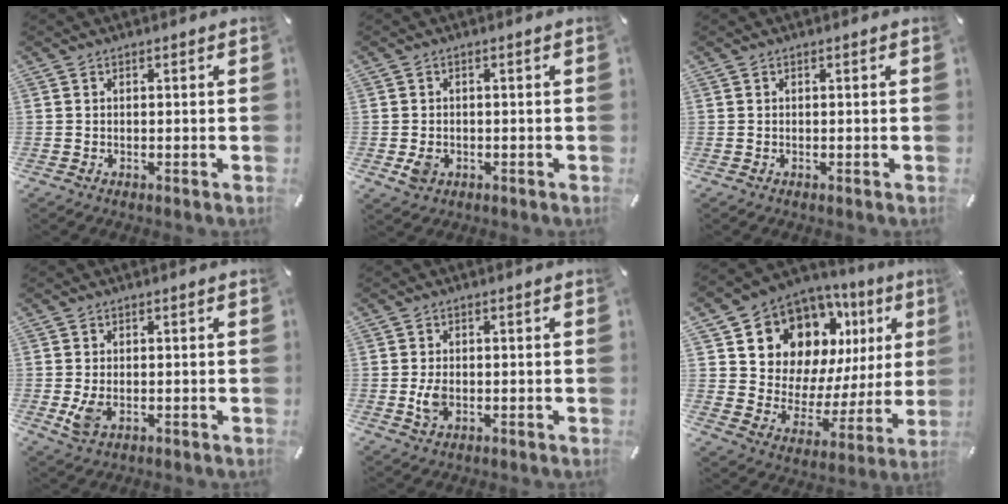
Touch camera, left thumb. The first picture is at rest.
{"total": 3.1, "force": [-0.8, 2.3, 1.9], "torque": [-0.046, -0.001, -0.016]}
{"total": 0.0}
{"total": 4.0, "force": [-0.6, 2.2, 3.3], "torque": [-0.067, -0.006, -0.013]}
{"total": 3.7, "force": [-0.4, 2.2, 3.0], "torque": [-0.075, -0.003, -0.012]}
{"total": 12.8, "force": [8.9, 8.5, 3.4], "torque": [-0.063, -0.093, 0.162]}